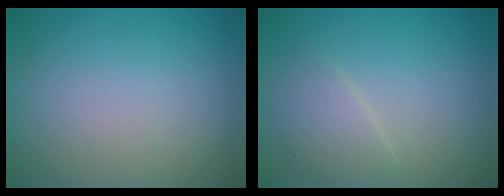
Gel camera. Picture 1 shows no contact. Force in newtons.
{"total": 2.2, "press": 2.2, "slide": 0.1}